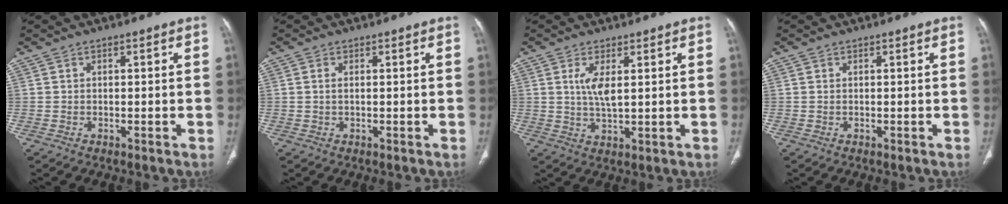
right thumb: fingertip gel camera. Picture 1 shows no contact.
{"total": 0.9, "force": [0.2, 0.3, 0.8], "torque": [-0.024, 0.001, 0.005]}
{"total": 4.8, "force": [1.4, 1.4, 4.4], "torque": [-0.096, -0.017, 0.033]}
{"total": 0.0}